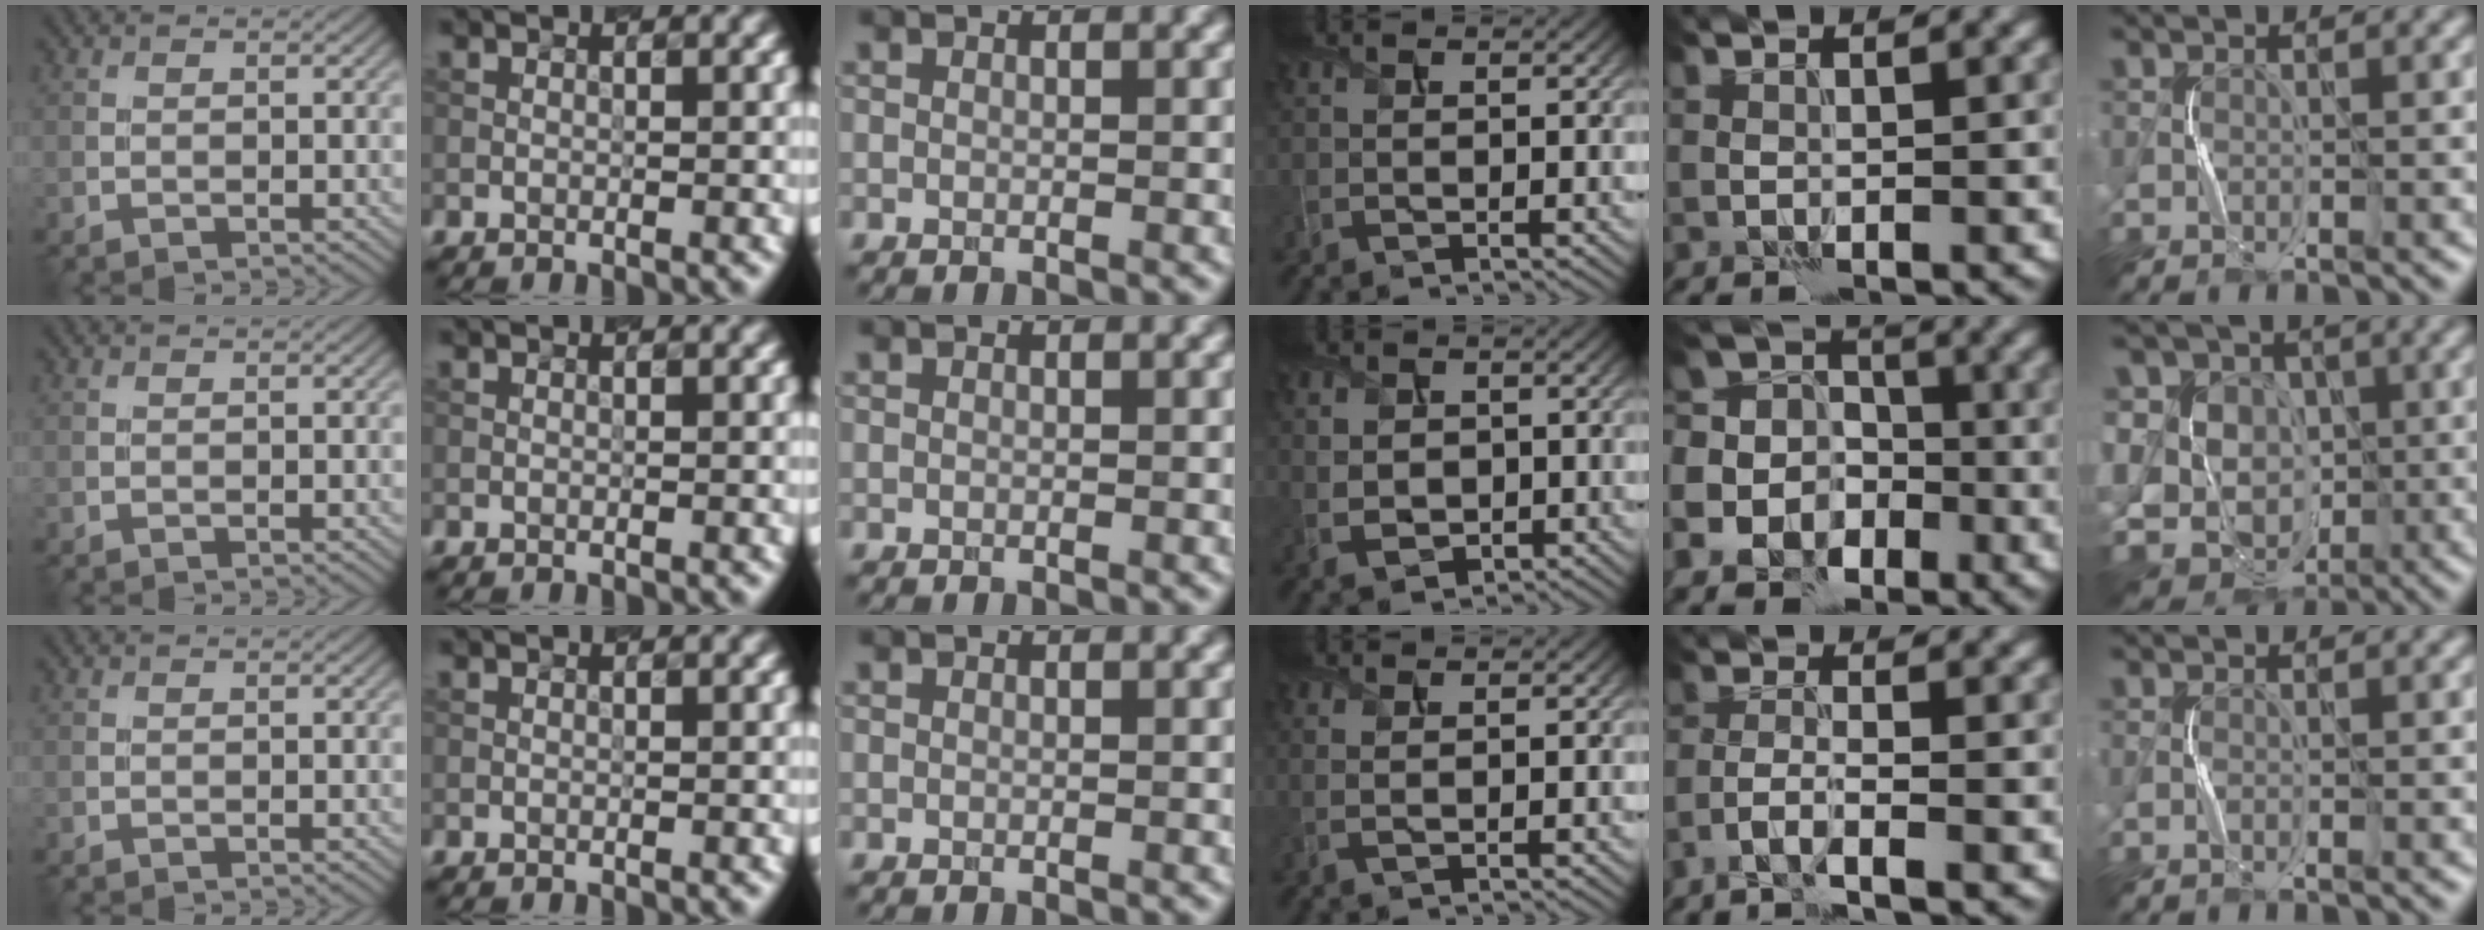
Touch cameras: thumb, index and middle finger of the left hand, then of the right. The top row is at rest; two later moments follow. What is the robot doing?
{"motion": "squeeze", "object": "sponge"}